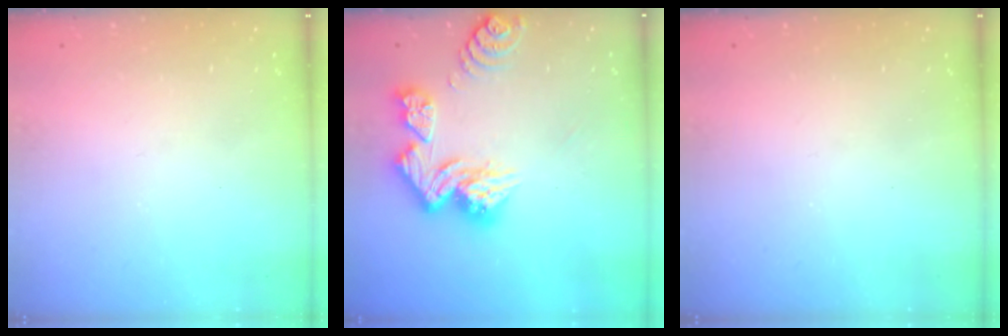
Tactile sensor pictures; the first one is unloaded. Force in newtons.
{"total": 13.6, "press": 13.5, "slide": 1.6}
{"total": 0.0}